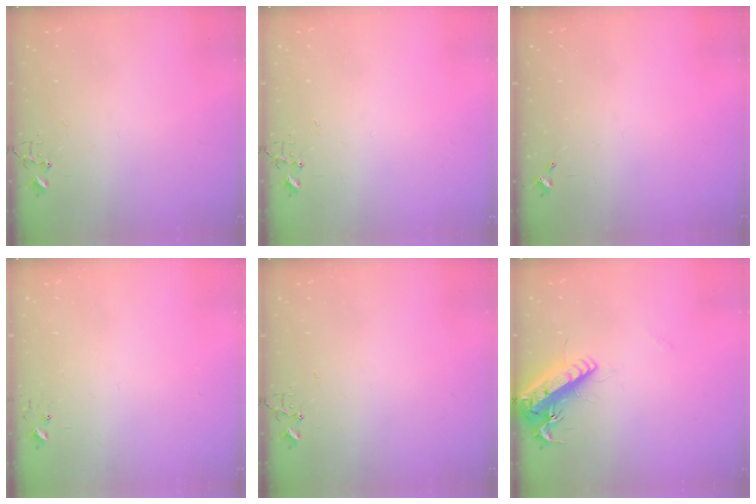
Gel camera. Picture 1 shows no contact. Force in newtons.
{"total": 0.0}
{"total": 0.0}
{"total": 4.7, "press": 4.7, "slide": 0.4}
{"total": 0.0}
{"total": 16.5, "press": 16.2, "slide": 3.1}